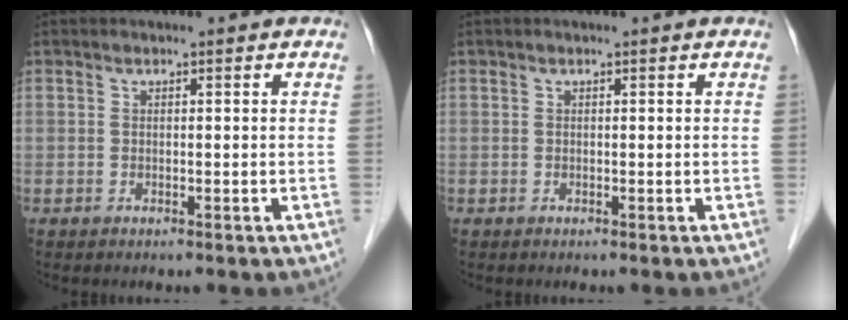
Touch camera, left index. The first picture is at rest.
{"total": 0.0}